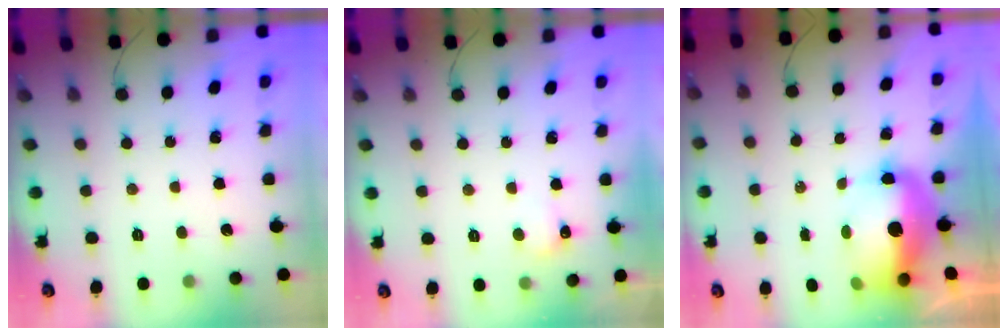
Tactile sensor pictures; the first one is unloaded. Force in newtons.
{"total": 3.9, "press": 3.7, "slide": 1.1}
{"total": 13.4, "press": 13.1, "slide": 2.8}